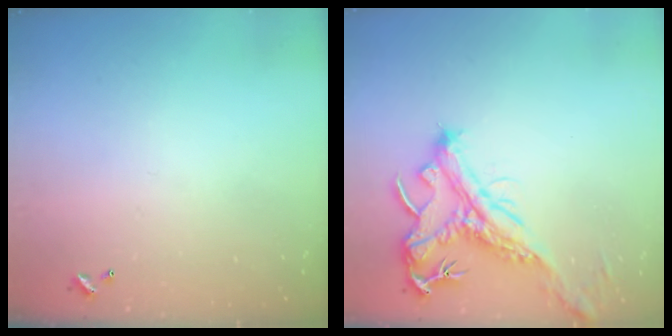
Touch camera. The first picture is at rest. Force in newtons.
{"total": 2.0, "press": 1.5, "slide": 1.3}